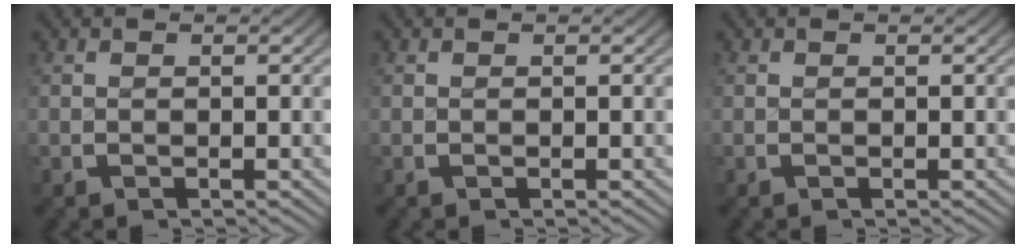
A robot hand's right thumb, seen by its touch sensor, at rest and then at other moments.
{"total": 0.0}
{"total": 0.0}